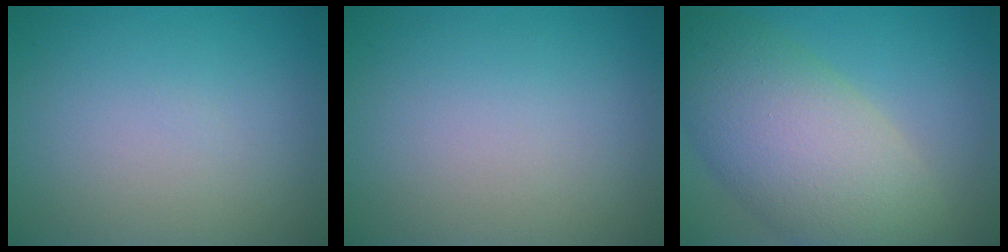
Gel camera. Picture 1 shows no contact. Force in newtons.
{"total": 0.0}
{"total": 10.1, "press": 10.1, "slide": 0.9}